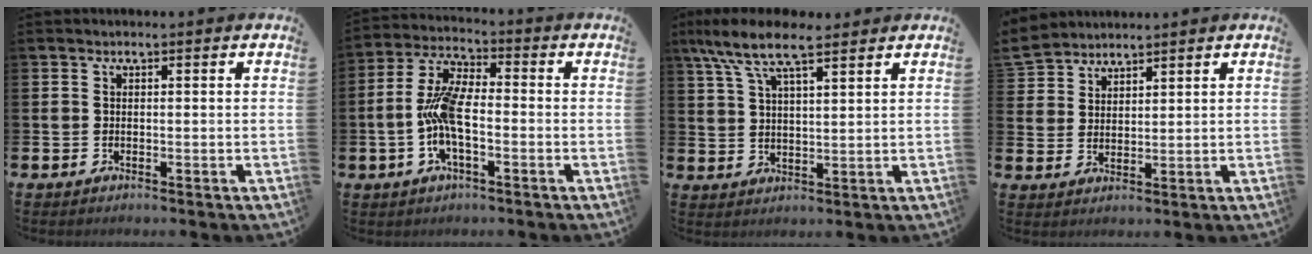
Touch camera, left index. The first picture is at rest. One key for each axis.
{"total": 8.1, "fx": -1.1, "fy": 3.2, "fz": 7.3, "tx": -0.163, "ty": -0.004, "tz": -0.026}
{"total": 8.6, "fx": 6.8, "fy": 2.6, "fz": 4.6, "tx": -0.104, "ty": -0.014, "tz": 0.123}
{"total": 4.1, "fx": 3.9, "fy": 1.1, "fz": -0.5, "tx": 0.000, "ty": -0.018, "tz": 0.073}